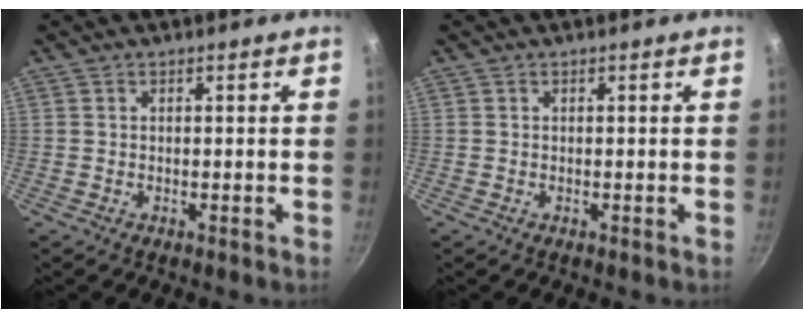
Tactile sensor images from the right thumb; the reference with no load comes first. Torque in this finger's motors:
{"motor_torque": [0.00, 0.00, 0.00, 0.00, 0.00]}